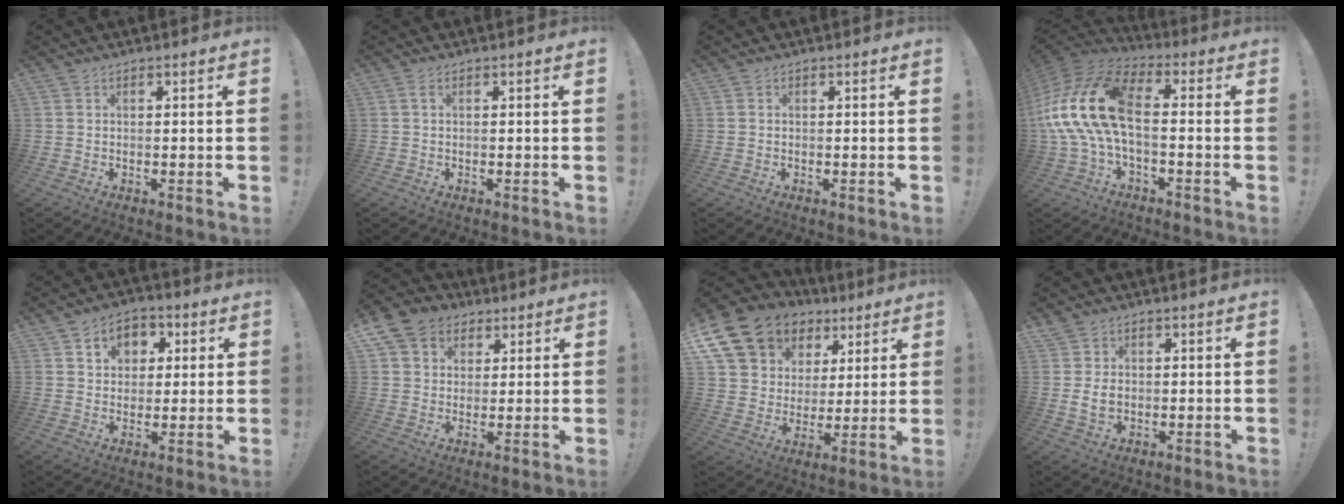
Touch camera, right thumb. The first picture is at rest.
{"total": 1.2, "force": [0.2, 0.2, 1.1], "torque": [-0.026, 0.003, 0.004]}
{"total": 0.0}
{"total": 18.2, "force": [-0.2, 10.0, 15.3], "torque": [-0.309, 0.022, 0.009]}
{"total": 7.8, "force": [2.6, 6.7, 3.0], "torque": [-0.039, -0.009, 0.051]}
{"total": 10.0, "force": [4.4, 8.2, 3.6], "torque": [-0.055, -0.016, 0.091]}
{"total": 16.2, "force": [9.7, 11.5, 5.9], "torque": [-0.100, -0.060, 0.199]}
{"total": 4.6, "force": [0.5, 3.5, 2.9], "torque": [-0.044, 0.002, 0.008]}